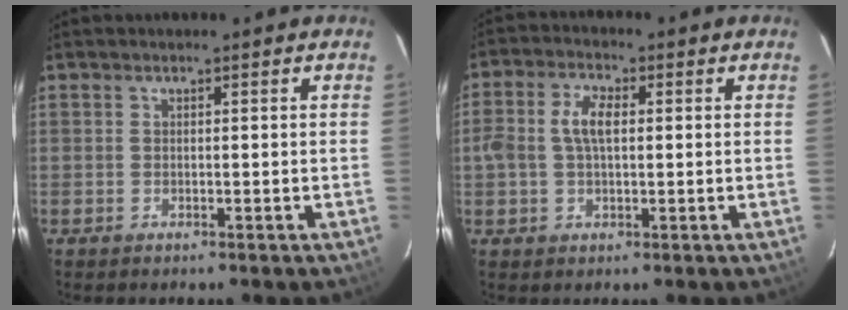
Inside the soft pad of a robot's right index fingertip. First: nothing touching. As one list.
[{"total": 5.4, "force": [0.4, 2.8, 4.6], "torque": [-0.091, 0.012, 0.008]}]